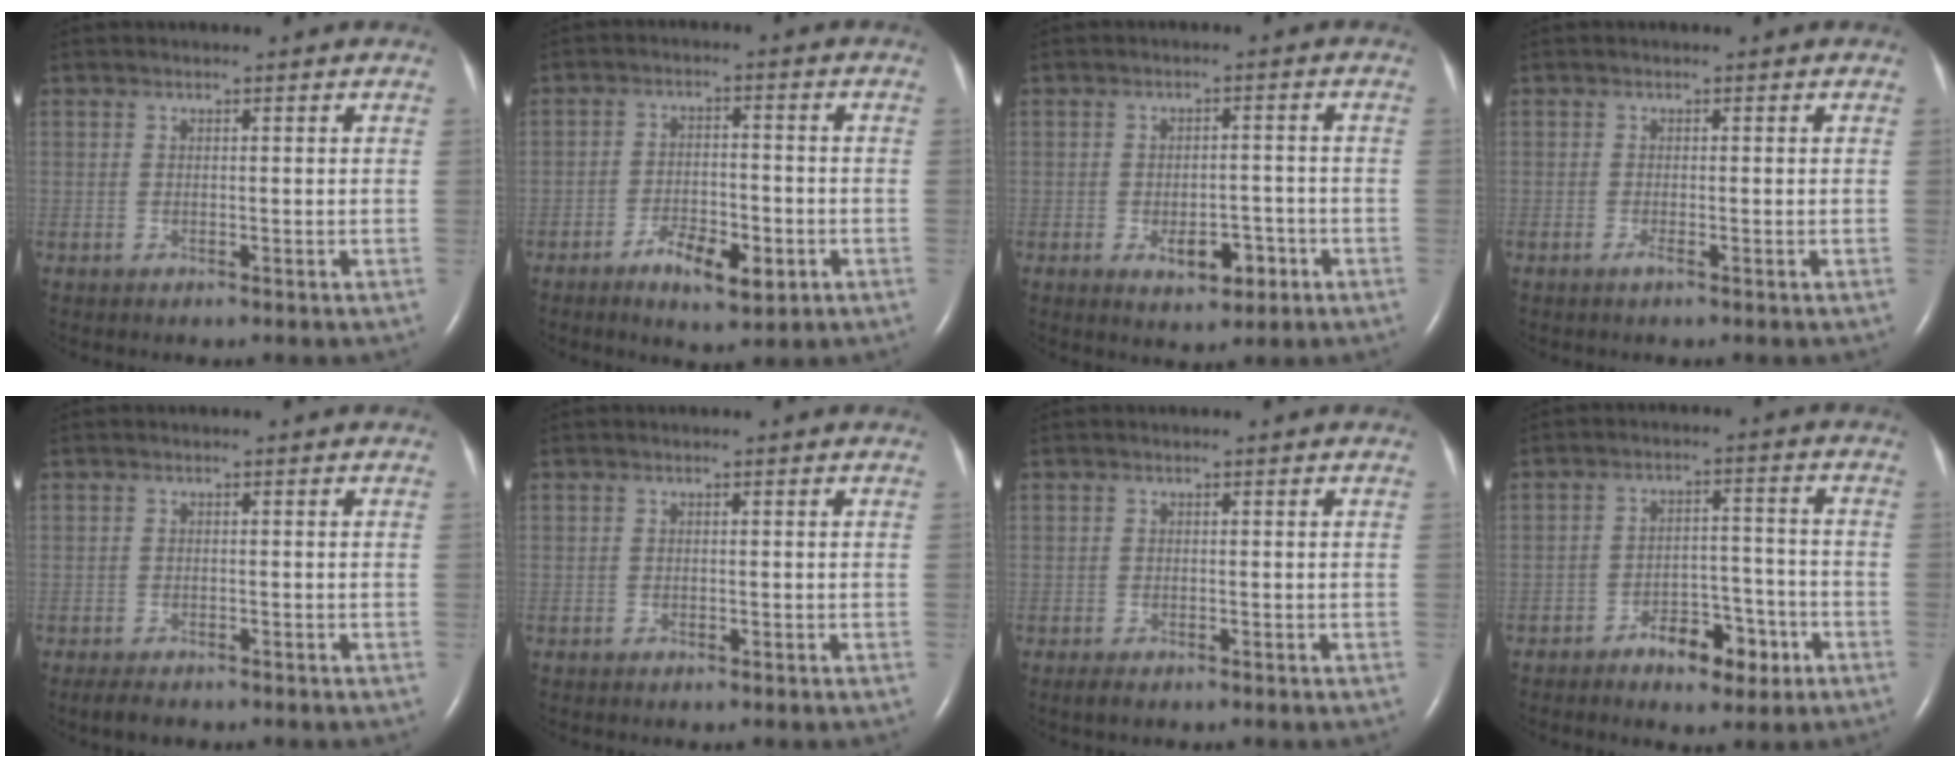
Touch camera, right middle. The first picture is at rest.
{"total": 6.5, "force": [-3.2, 2.4, 5.1], "torque": [-0.088, -0.001, -0.046]}
{"total": 5.2, "force": [-2.3, 2.7, 3.9], "torque": [-0.053, 0.002, -0.025]}
{"total": 0.7, "force": [-0.4, -0.1, 0.5], "torque": [-0.012, -0.002, -0.009]}
{"total": 2.4, "force": [-1.9, 0.9, 1.2], "torque": [-0.026, -0.005, -0.025]}
{"total": 0.0}
{"total": 1.2, "force": [-0.8, 0.4, 0.8], "torque": [-0.019, -0.003, -0.011]}
{"total": 7.1, "force": [-4.2, 3.4, 4.7], "torque": [-0.067, 0.018, -0.059]}